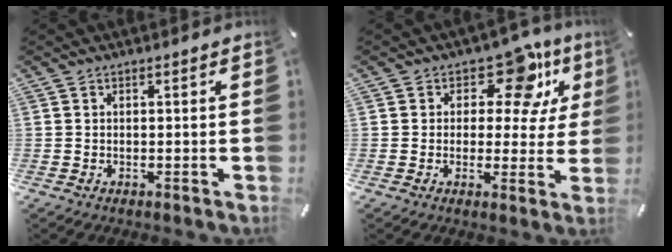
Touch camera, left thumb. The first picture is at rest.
{"total": 13.0, "force": [7.1, 7.1, 8.3], "torque": [-0.109, -0.039, 0.121]}